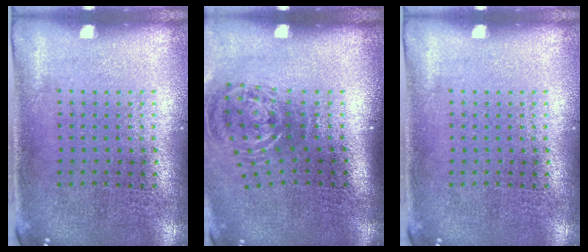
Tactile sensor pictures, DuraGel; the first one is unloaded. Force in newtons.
{"total": 1.6, "press": 1.2, "slide": 1.1}
{"total": 0.0}